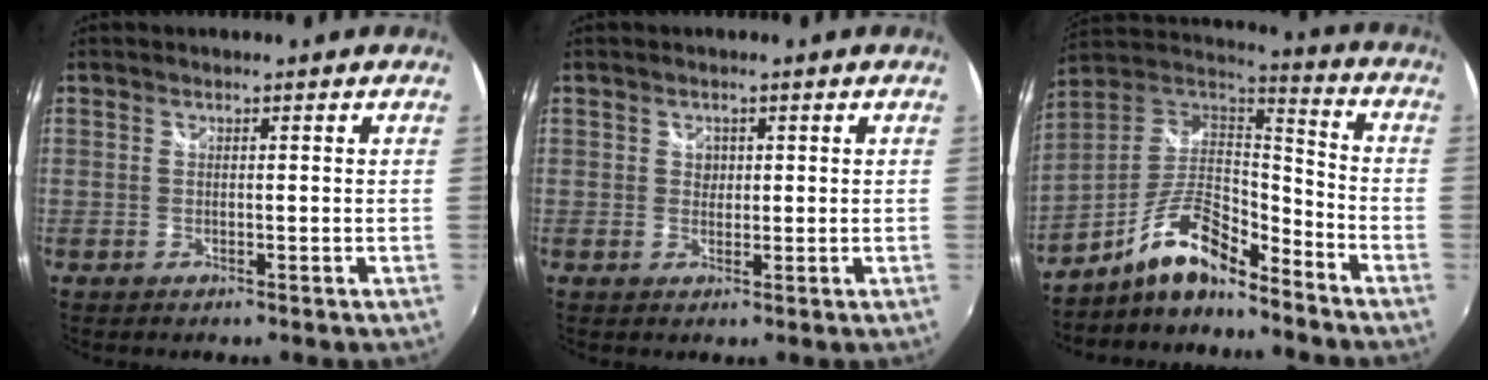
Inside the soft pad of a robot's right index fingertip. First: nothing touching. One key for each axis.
{"total": 1.4, "fx": 0.3, "fy": 1.3, "fz": 0.3, "tx": 0.000, "ty": 0.003, "tz": 0.005}
{"total": 11.5, "fx": -8.6, "fy": 3.4, "fz": 6.7, "tx": -0.151, "ty": 0.024, "tz": -0.167}